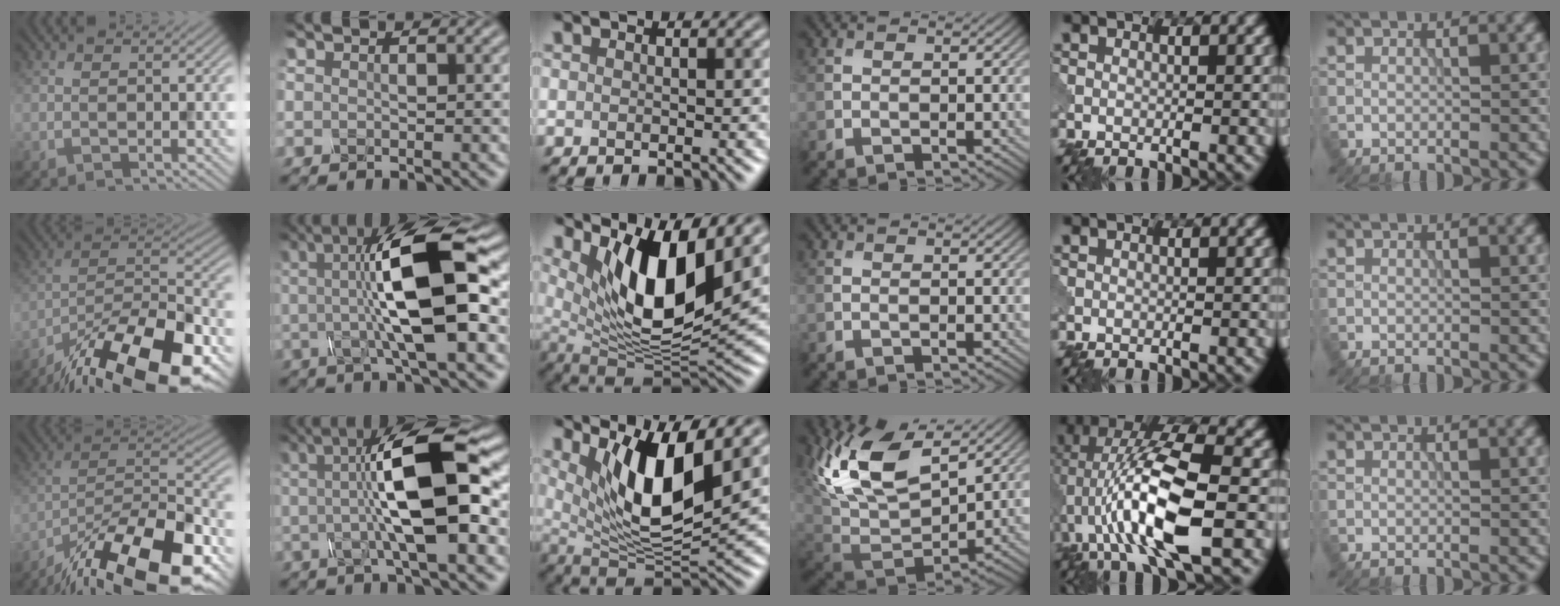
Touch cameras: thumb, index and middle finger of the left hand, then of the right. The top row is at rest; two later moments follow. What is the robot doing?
{"motion": "disassemble", "object": "glue stick"}